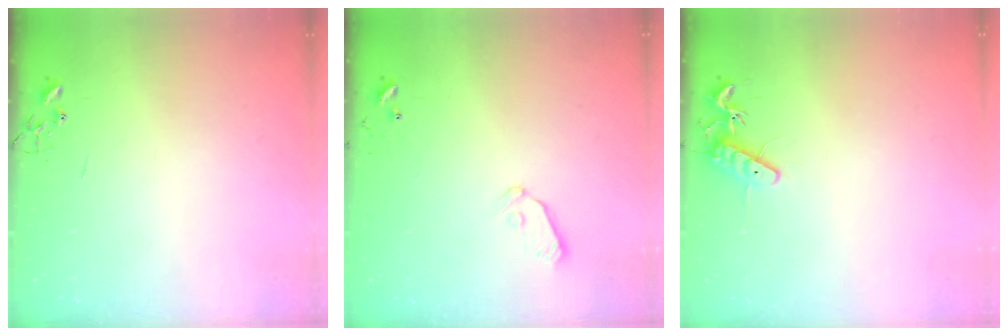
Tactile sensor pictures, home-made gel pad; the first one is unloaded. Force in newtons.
{"total": 6.0, "press": 6.0, "slide": 0.7}
{"total": 11.5, "press": 11.5, "slide": 1.0}